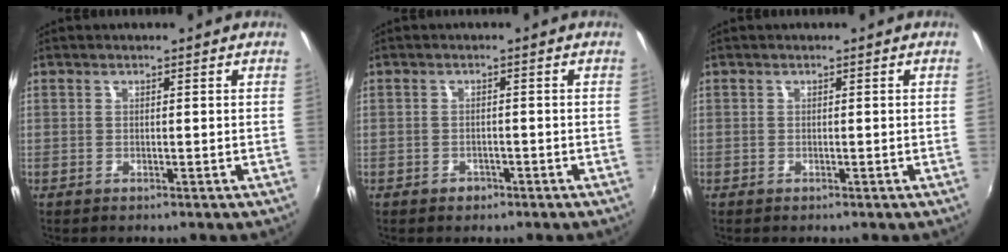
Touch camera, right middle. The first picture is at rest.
{"total": 1.6, "force": [-1.0, 1.2, 0.4], "torque": [-0.009, -0.001, -0.015]}
{"total": 0.0}